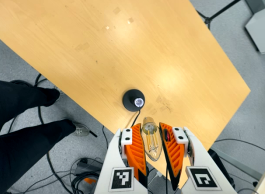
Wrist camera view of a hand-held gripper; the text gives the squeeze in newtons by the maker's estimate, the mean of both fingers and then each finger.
{"total": 20.5, "left": 21.9, "right": 19.1}